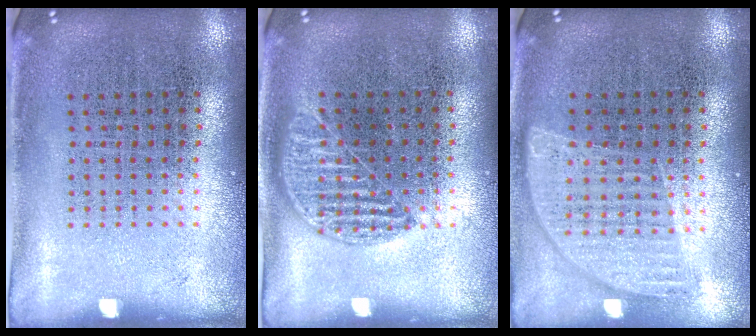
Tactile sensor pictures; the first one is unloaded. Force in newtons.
{"total": 1.0, "press": 0.8, "slide": 0.4}
{"total": 0.9, "press": 0.9, "slide": 0.2}